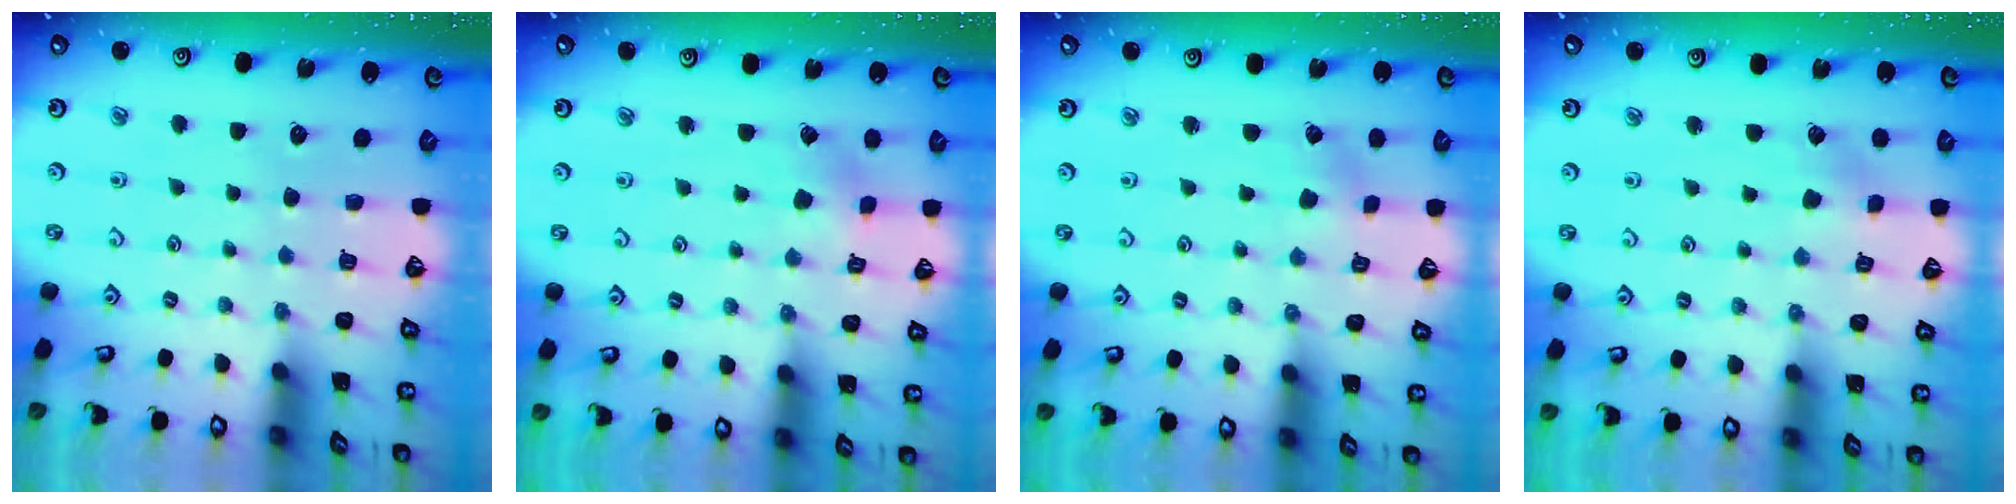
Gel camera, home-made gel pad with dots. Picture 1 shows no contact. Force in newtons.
{"total": 2.2, "press": 2.2, "slide": 0.3}
{"total": 0.6, "press": 0.5, "slide": 0.1}
{"total": 2.5, "press": 2.4, "slide": 0.3}